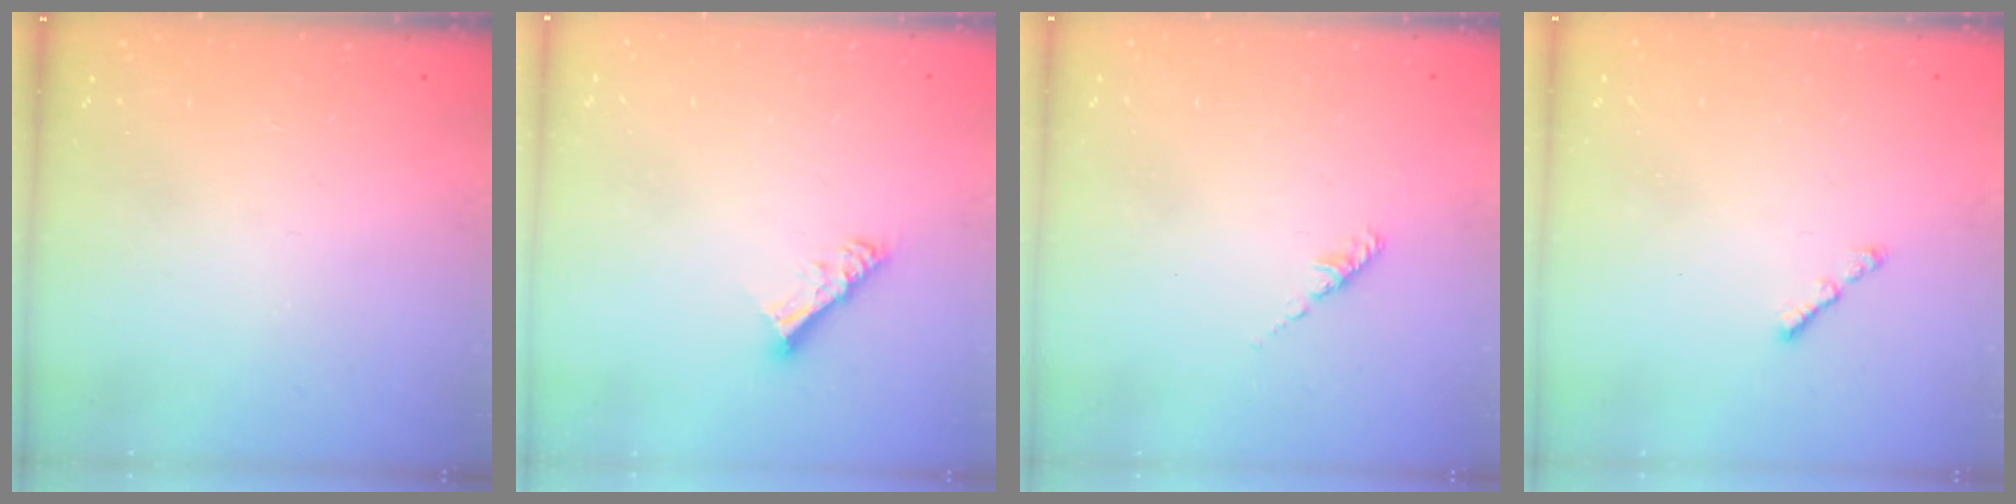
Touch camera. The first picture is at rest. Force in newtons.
{"total": 6.7, "press": 6.7, "slide": 0.6}
{"total": 2.2, "press": 2.1, "slide": 0.6}
{"total": 1.0, "press": 0.9, "slide": 0.5}